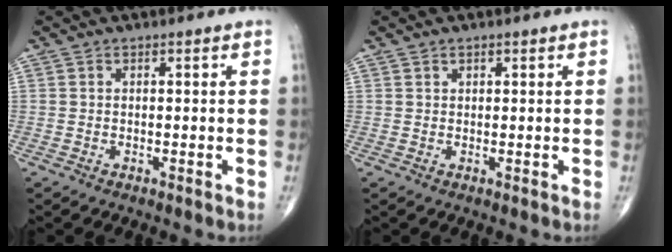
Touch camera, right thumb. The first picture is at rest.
{"total": 0.7, "force": [0.5, 0.4, 0.2], "torque": [0.000, -0.003, 0.007]}